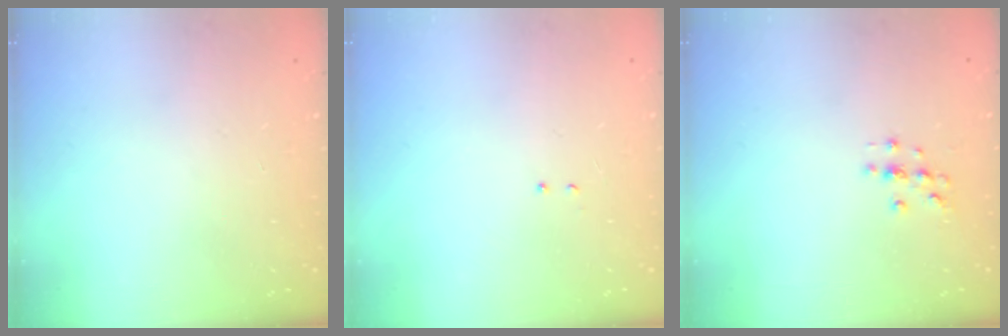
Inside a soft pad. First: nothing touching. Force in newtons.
{"total": 2.1, "press": 2.0, "slide": 0.6}
{"total": 2.0, "press": 2.0, "slide": 0.2}